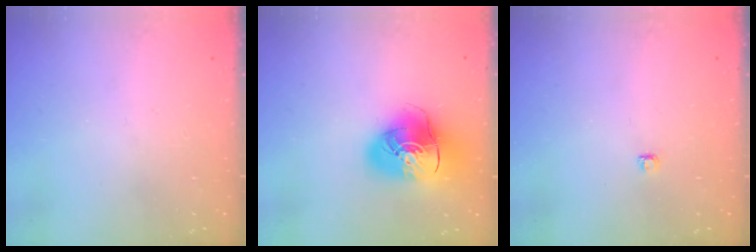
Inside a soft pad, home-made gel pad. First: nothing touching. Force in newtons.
{"total": 15.4, "press": 15.2, "slide": 2.3}
{"total": 2.8, "press": 2.8, "slide": 0.4}